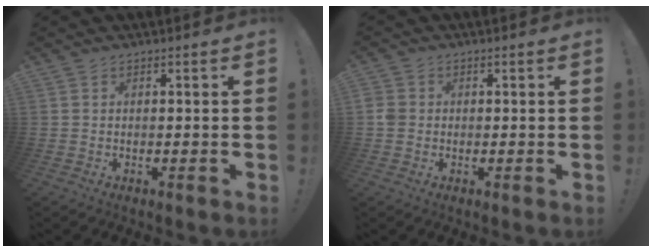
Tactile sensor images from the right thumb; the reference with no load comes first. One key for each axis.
{"total": 3.0, "fx": -0.3, "fy": 2.6, "fz": 1.4, "tx": -0.023, "ty": 0.002, "tz": -0.007}